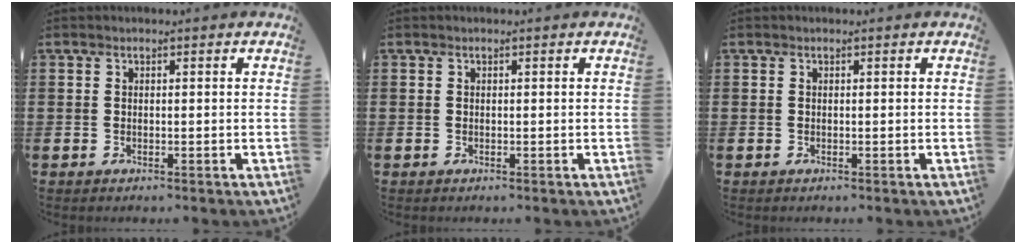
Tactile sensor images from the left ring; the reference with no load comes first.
{"total": 0.0}
{"total": 0.0}